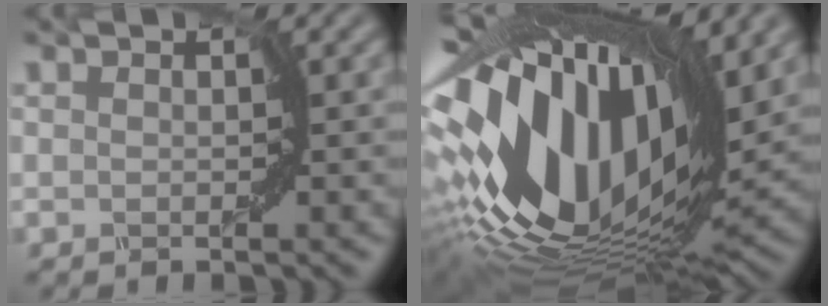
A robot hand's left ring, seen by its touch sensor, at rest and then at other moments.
{"total": 16.7, "force": [2.8, 7.7, 14.5], "torque": [-0.280, 0.009, 0.041]}